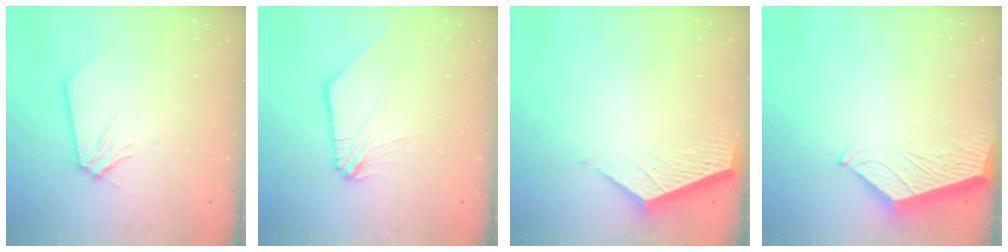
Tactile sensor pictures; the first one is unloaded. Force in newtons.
{"total": 2.5, "press": 2.5, "slide": 0.5}
{"total": 3.6, "press": 3.6, "slide": 0.4}
{"total": 3.8, "press": 3.7, "slide": 0.5}